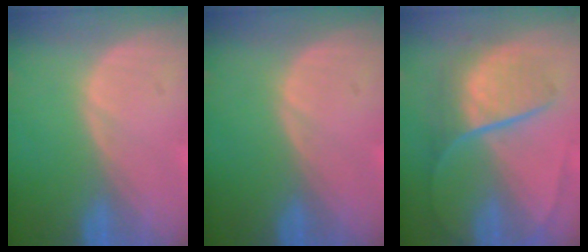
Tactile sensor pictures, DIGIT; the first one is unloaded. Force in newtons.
{"total": 0.0}
{"total": 8.9, "press": 7.5, "slide": 4.7}